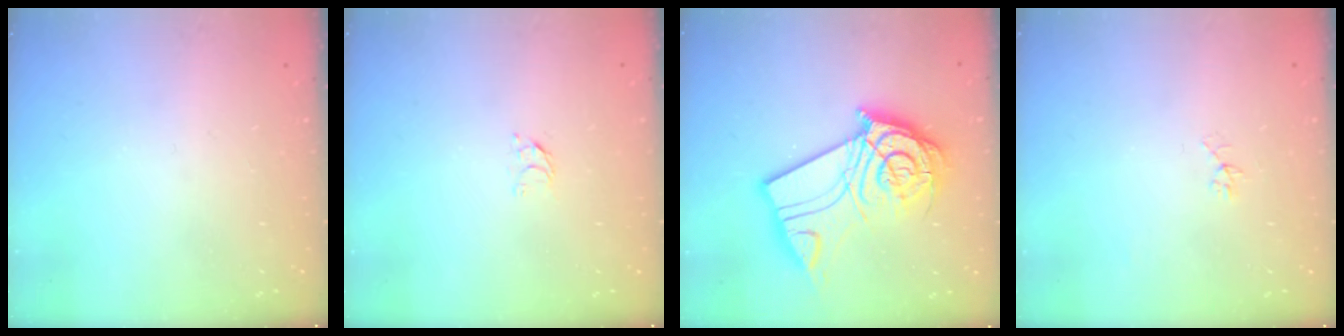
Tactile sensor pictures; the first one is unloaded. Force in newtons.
{"total": 2.8, "press": 2.8, "slide": 0.3}
{"total": 17.5, "press": 17.4, "slide": 2.2}
{"total": 3.8, "press": 3.8, "slide": 0.3}